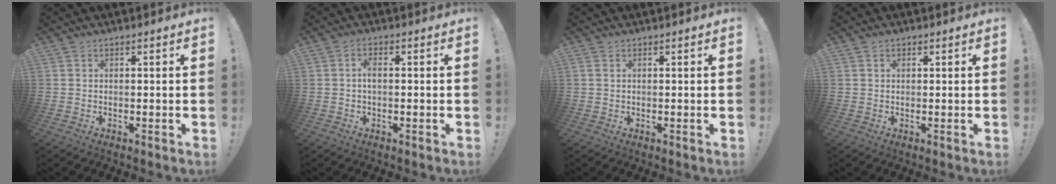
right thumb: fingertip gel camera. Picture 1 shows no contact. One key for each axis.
{"total": 2.4, "fx": -0.1, "fy": 1.2, "fz": 2.0, "tx": -0.039, "ty": 0.008, "tz": -0.003}
{"total": 0.6, "fx": 0.3, "fy": 0.4, "fz": 0.3, "tx": -0.008, "ty": 0.002, "tz": 0.005}
{"total": 0.9, "fx": 0.4, "fy": 0.8, "fz": 0.2, "tx": 0.005, "ty": 0.000, "tz": 0.007}